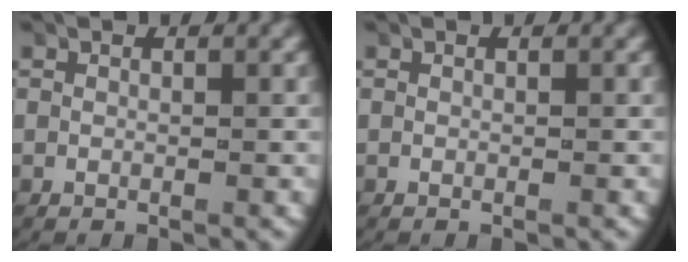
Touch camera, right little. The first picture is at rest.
{"total": 0.0}